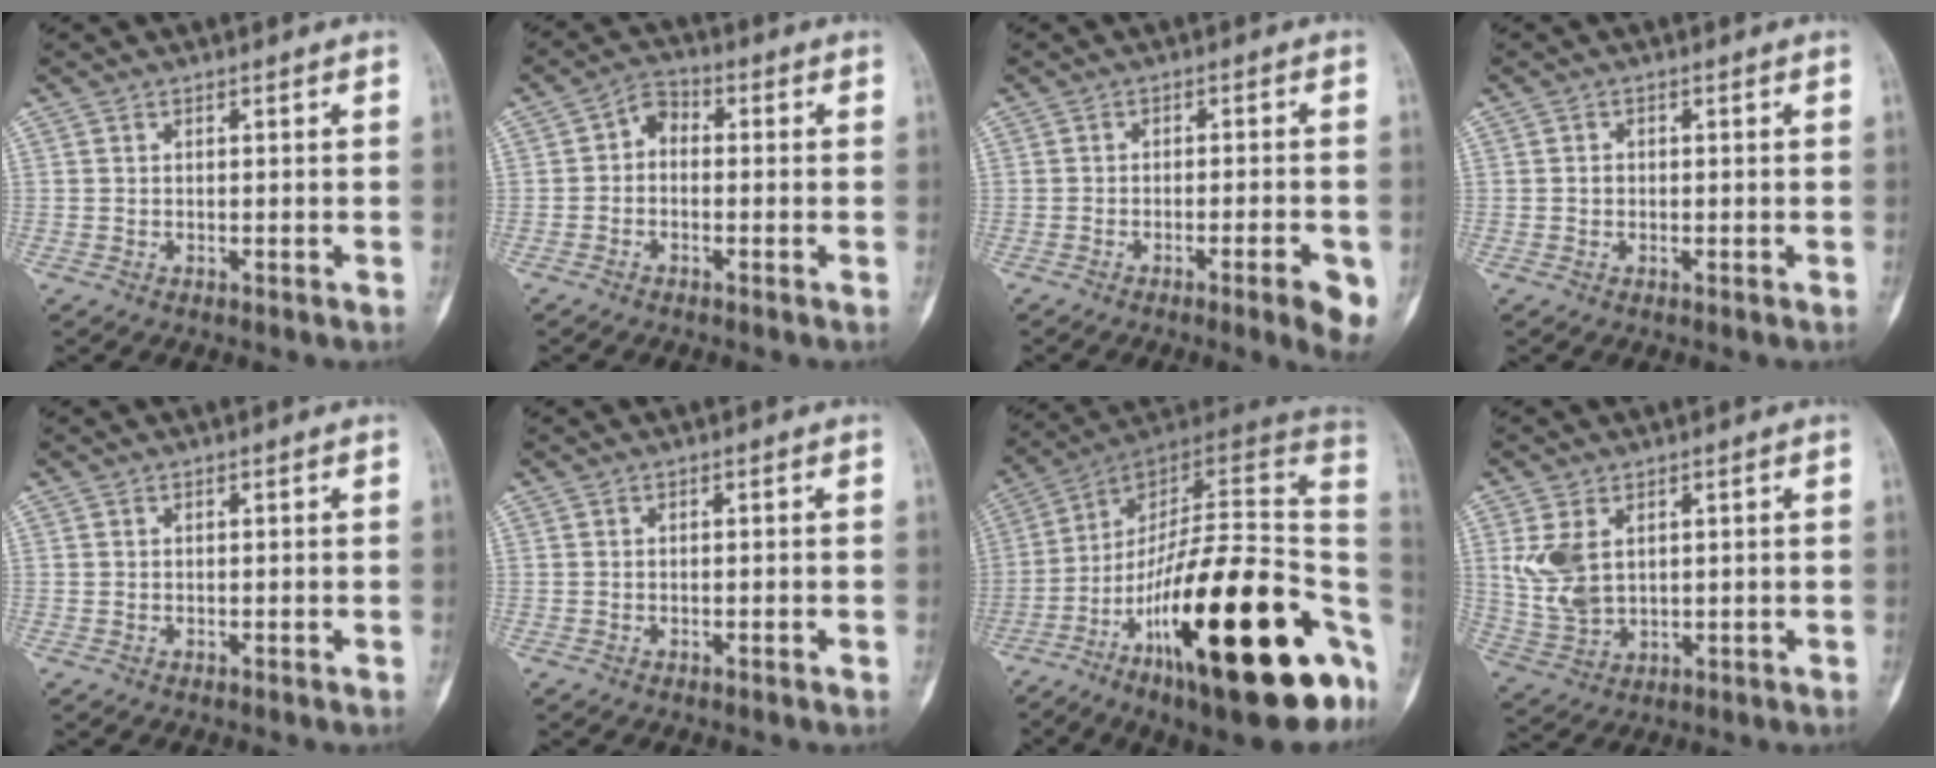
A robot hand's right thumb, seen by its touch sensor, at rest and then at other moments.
{"total": 4.1, "force": [-0.4, 3.1, 2.7], "torque": [-0.024, 0.018, -0.023]}
{"total": 6.4, "force": [-3.0, 1.0, 5.5], "torque": [-0.066, 0.002, -0.040]}
{"total": 1.0, "force": [-0.1, 0.9, 0.4], "torque": [0.002, 0.004, -0.003]}
{"total": 0.0}
{"total": 0.0}
{"total": 33.2, "force": [-10.9, 10.2, 29.7], "torque": [-0.376, 0.060, -0.175]}
{"total": 8.2, "force": [2.2, 5.2, 5.8], "torque": [-0.120, -0.010, 0.060]}